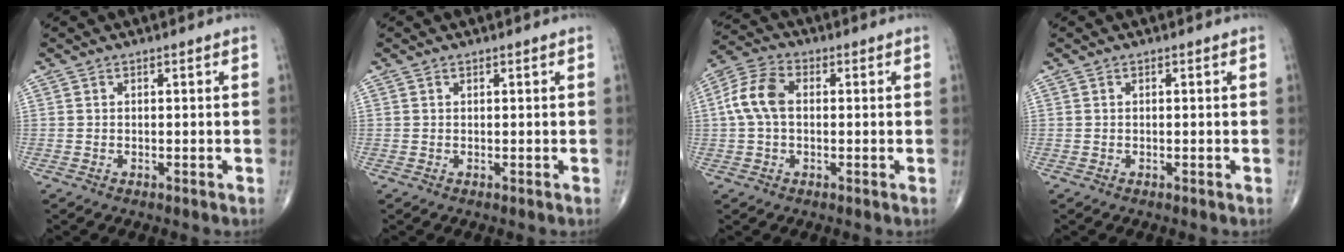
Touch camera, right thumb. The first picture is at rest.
{"total": 0.0}
{"total": 8.1, "force": [0.7, 5.1, 6.2], "torque": [-0.135, 0.025, 0.007]}
{"total": 0.0}